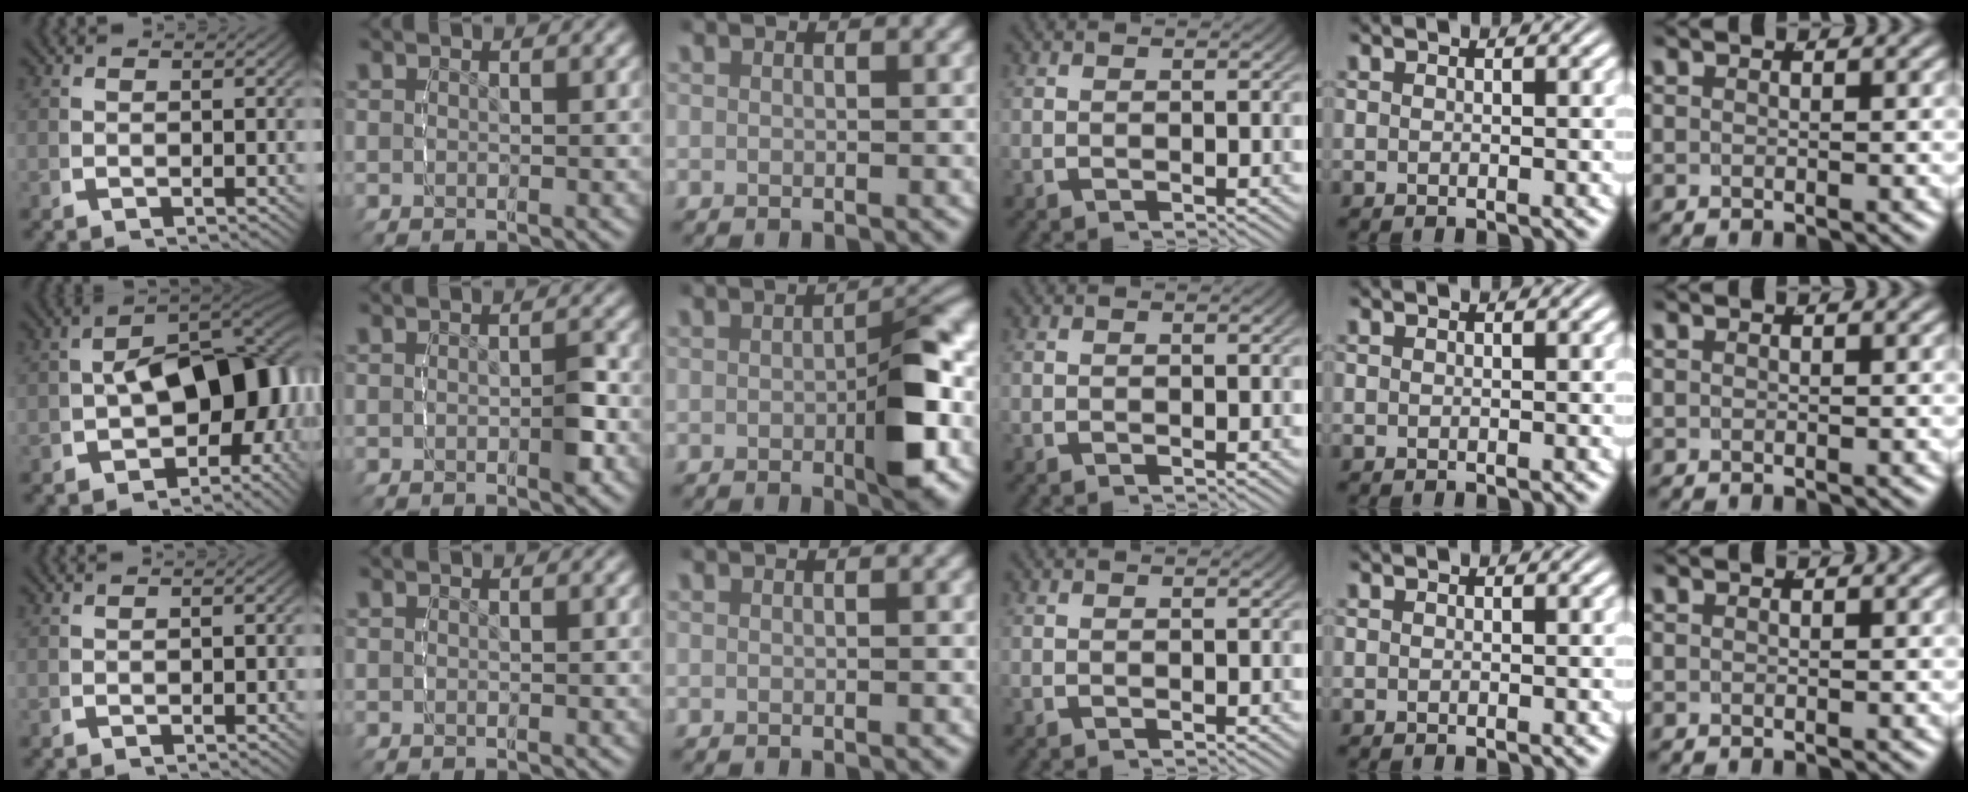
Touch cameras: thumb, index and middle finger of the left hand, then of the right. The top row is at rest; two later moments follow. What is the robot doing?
{"motion": "lift_and_place", "object": "legos"}